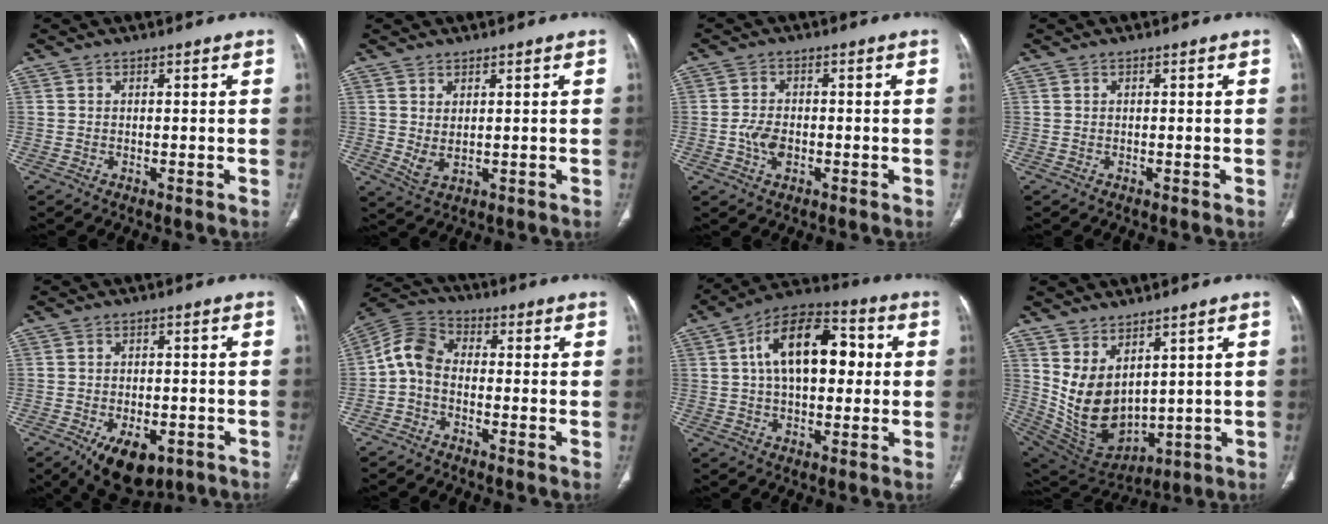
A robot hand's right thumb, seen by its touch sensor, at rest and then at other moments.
{"total": 3.1, "force": [0.6, 1.5, 2.6], "torque": [-0.054, -0.008, 0.024]}
{"total": 4.0, "force": [-1.0, 2.5, 2.9], "torque": [-0.053, 0.005, -0.018]}
{"total": 0.0}
{"total": 10.2, "force": [-5.2, 5.5, 6.8], "torque": [-0.089, 0.005, -0.068]}
{"total": 6.7, "force": [-1.2, 4.6, 4.7], "torque": [-0.086, 0.026, -0.041]}
{"total": 17.0, "force": [2.9, 9.6, 13.6], "torque": [-0.199, 0.029, 0.041]}
{"total": 12.4, "force": [4.2, 7.4, 9.0], "torque": [-0.142, -0.035, 0.117]}